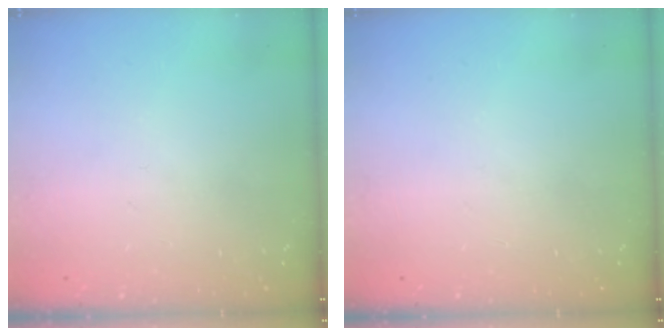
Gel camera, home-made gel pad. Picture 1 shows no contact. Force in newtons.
{"total": 0.0}